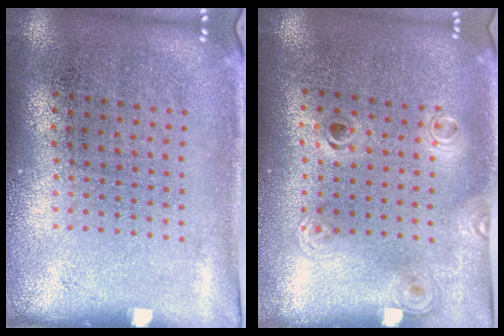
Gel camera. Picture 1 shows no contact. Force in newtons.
{"total": 1.2, "press": 1.0, "slide": 0.7}